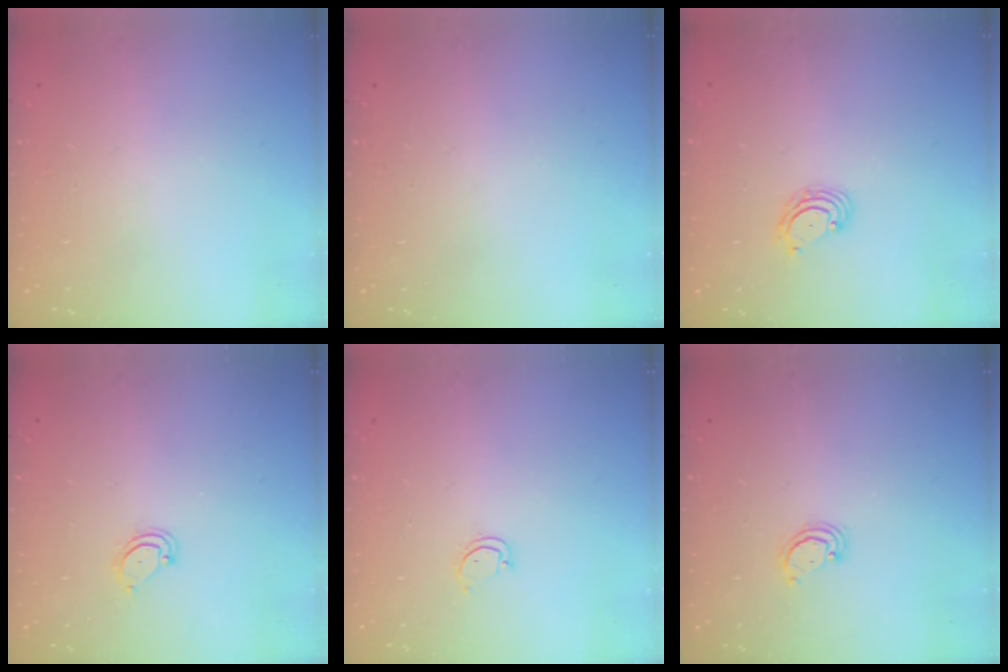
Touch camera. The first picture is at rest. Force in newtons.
{"total": 0.0}
{"total": 2.8, "press": 2.8, "slide": 0.3}
{"total": 3.5, "press": 3.5, "slide": 0.3}
{"total": 3.2, "press": 3.2, "slide": 0.2}
{"total": 2.5, "press": 2.4, "slide": 0.2}